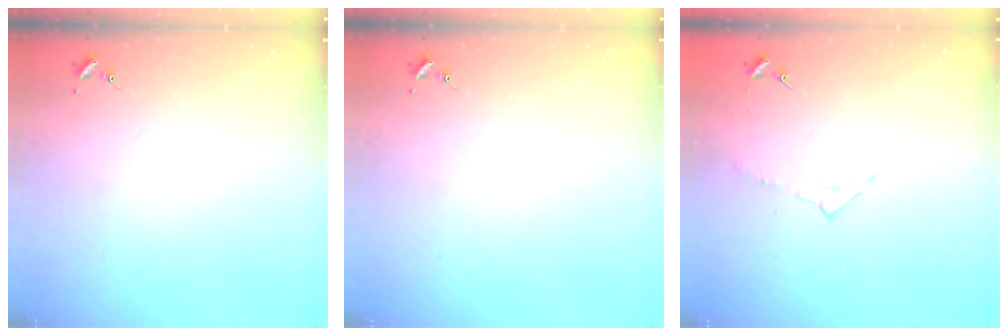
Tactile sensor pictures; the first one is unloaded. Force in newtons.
{"total": 0.0}
{"total": 4.7, "press": 4.7, "slide": 0.5}